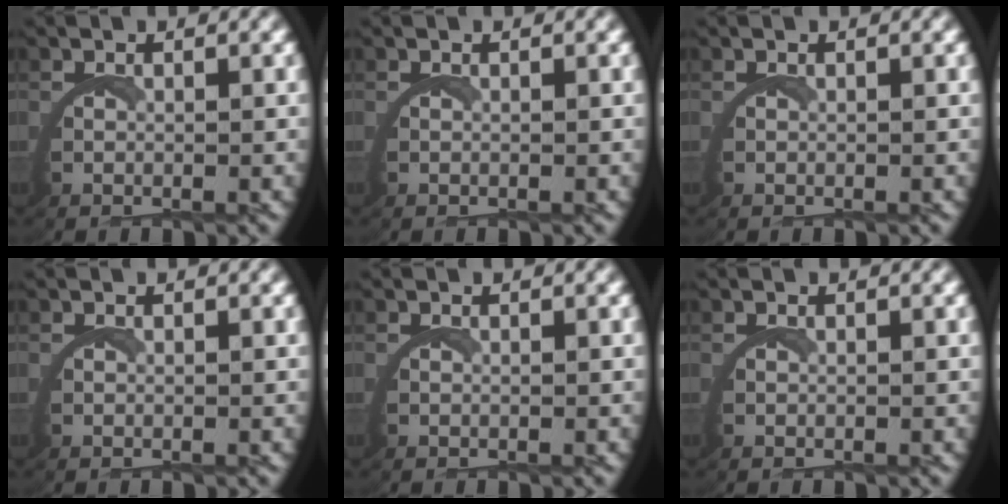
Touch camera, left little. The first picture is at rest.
{"total": 0.0}
{"total": 0.0}
{"total": 0.0}
{"total": 0.0}
{"total": 0.0}